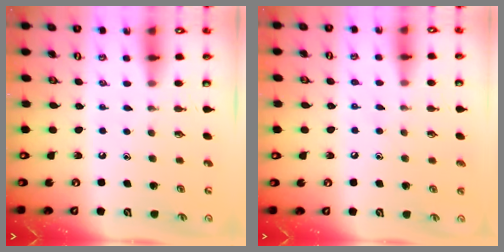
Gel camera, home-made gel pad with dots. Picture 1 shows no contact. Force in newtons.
{"total": 4.8, "press": 4.8, "slide": 0.6}